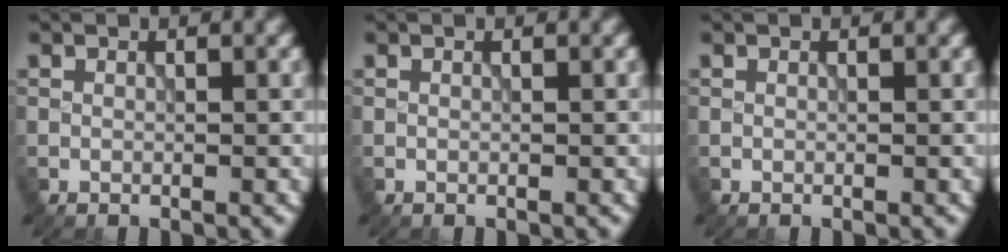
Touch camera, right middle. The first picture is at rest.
{"total": 0.0}
{"total": 0.0}